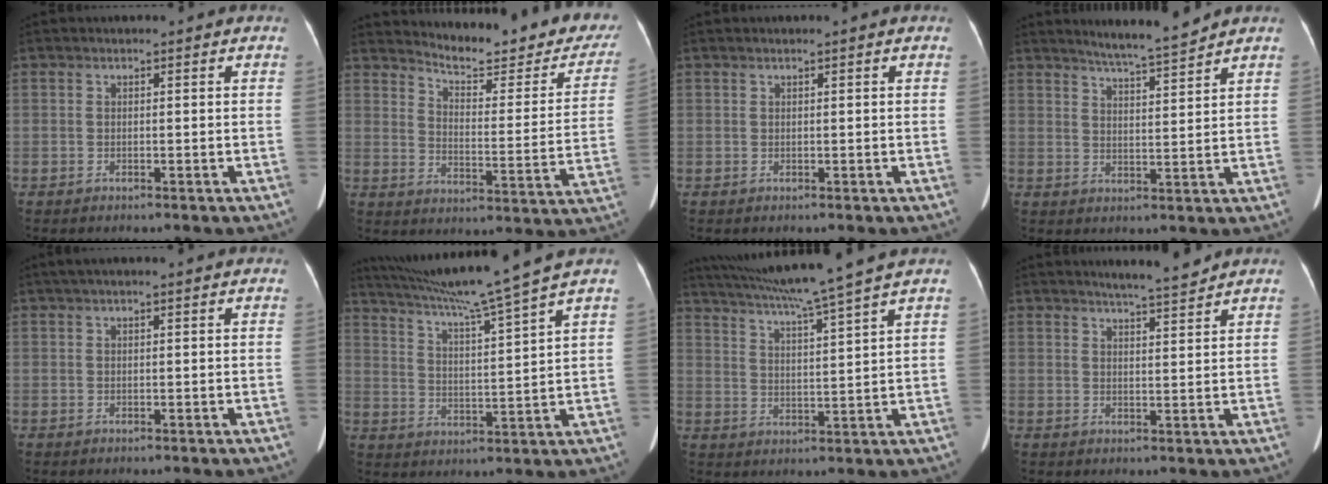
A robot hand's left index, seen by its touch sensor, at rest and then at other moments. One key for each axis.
{"total": 19.7, "fx": 18.1, "fy": 4.1, "fz": 6.6, "tx": -0.074, "ty": -0.064, "tz": 0.215}
{"total": 0.0}
{"total": 6.3, "fx": 5.9, "fy": -0.9, "fz": 2.3, "tx": -0.045, "ty": -0.007, "tz": 0.099}
{"total": 2.9, "fx": 2.1, "fy": 0.1, "fz": 2.0, "tx": -0.031, "ty": 0.033, "tz": 0.035}
{"total": 14.0, "fx": 11.8, "fy": -3.0, "fz": 6.9, "tx": -0.122, "ty": -0.015, "tz": 0.190}
{"total": 13.4, "fx": 11.3, "fy": -2.5, "fz": 6.6, "tx": -0.117, "ty": -0.006, "tz": 0.177}
{"total": 5.1, "fx": 4.7, "fy": -0.2, "fz": 2.1, "tx": -0.040, "ty": -0.001, "tz": 0.073}